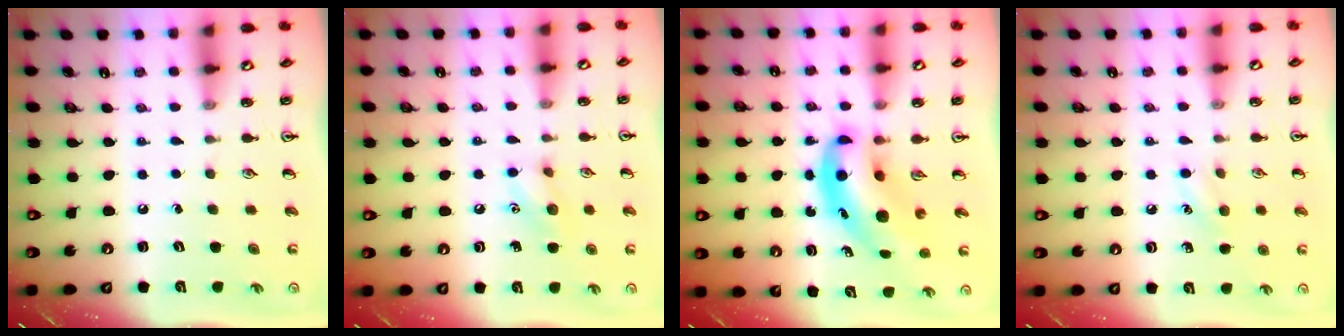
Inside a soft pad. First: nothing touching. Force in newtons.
{"total": 7.5, "press": 7.4, "slide": 1.3}
{"total": 10.0, "press": 9.6, "slide": 2.9}
{"total": 7.3, "press": 7.0, "slide": 2.2}